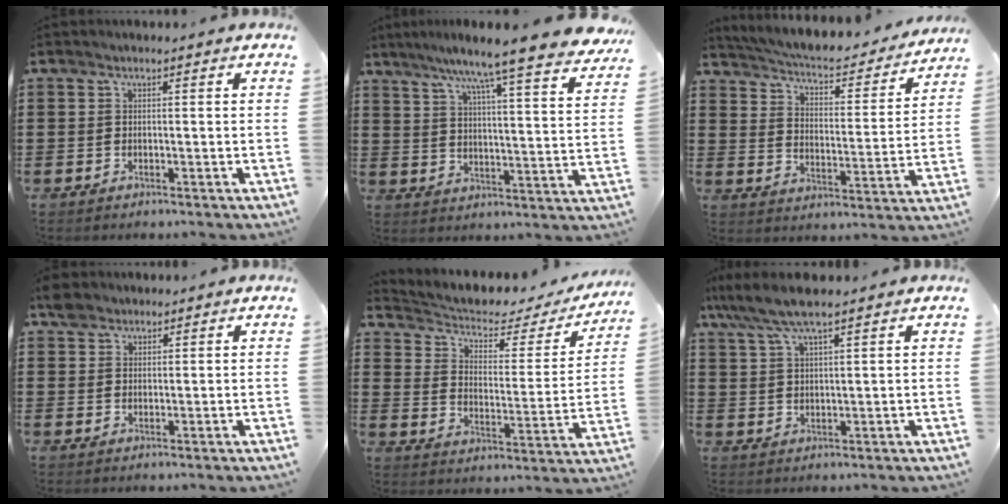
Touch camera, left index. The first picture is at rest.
{"total": 9.1, "force": [7.8, -1.0, 4.5], "torque": [-0.102, -0.059, 0.121]}
{"total": 4.3, "force": [4.1, 0.3, 1.3], "torque": [-0.052, -0.036, 0.062]}
{"total": 2.9, "force": [2.3, 1.7, 0.6], "torque": [-0.012, 0.004, 0.043]}
{"total": 3.4, "force": [2.4, 1.7, 1.8], "torque": [-0.050, -0.019, 0.032]}
{"total": 6.3, "force": [5.0, 1.0, 3.6], "torque": [-0.085, -0.007, 0.091]}